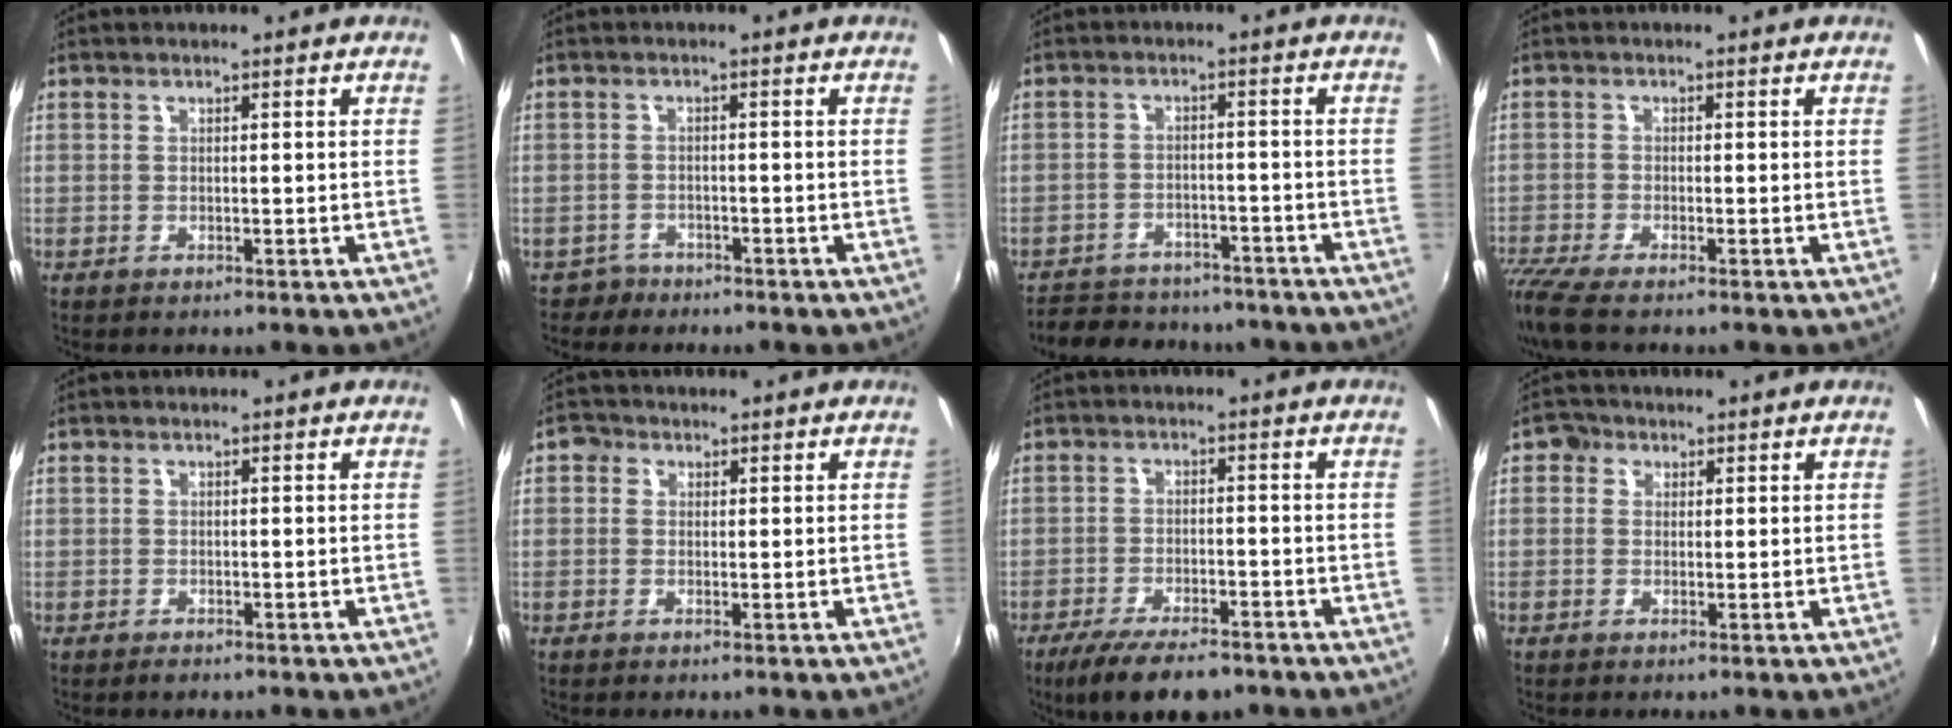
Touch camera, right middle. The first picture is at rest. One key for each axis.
{"total": 2.3, "fx": -1.9, "fy": 1.3, "fz": -0.3, "tx": 0.001, "ty": 0.007, "tz": -0.033}
{"total": 15.8, "fx": -13.4, "fy": 6.1, "fz": 5.9, "tx": -0.133, "ty": 0.002, "tz": -0.178}
{"total": 5.5, "fx": -4.6, "fy": 0.0, "fz": 3.0, "tx": -0.079, "ty": -0.025, "tz": -0.088}
{"total": 0.9, "fx": -0.7, "fy": 0.6, "fz": 0.2, "tx": -0.006, "ty": -0.001, "tz": -0.011}
{"total": 2.1, "fx": 0.1, "fy": 2.0, "fz": 0.5, "tx": -0.007, "ty": 0.005, "tz": -0.004}
{"total": 10.4, "fx": -7.9, "fy": 3.1, "fz": 6.0, "tx": -0.135, "ty": -0.022, "tz": -0.130}
{"total": 2.4, "fx": 0.4, "fy": 2.3, "fz": 0.5, "tx": -0.004, "ty": 0.003, "tz": -0.002}